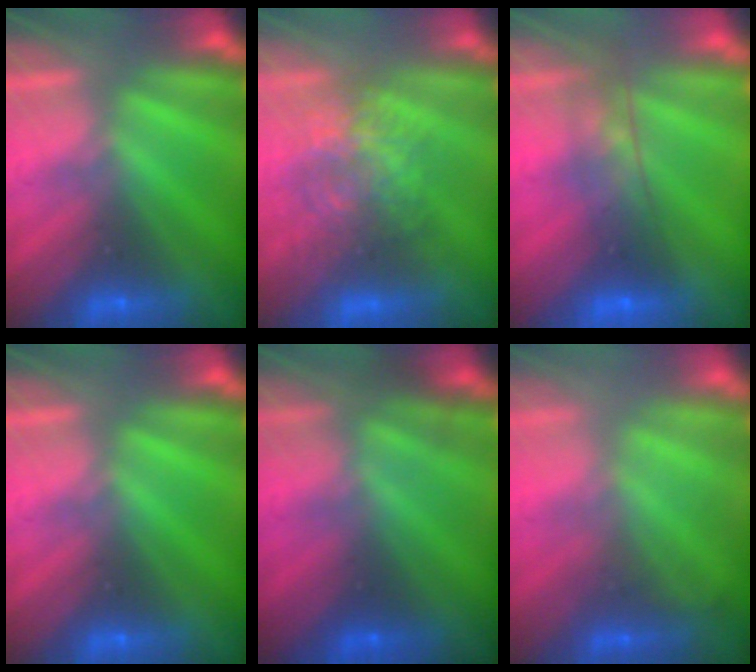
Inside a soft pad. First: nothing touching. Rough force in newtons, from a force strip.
{"total": 3.6}
{"total": 9.7}
{"total": 0.0}
{"total": 4.6}
{"total": 2.2}